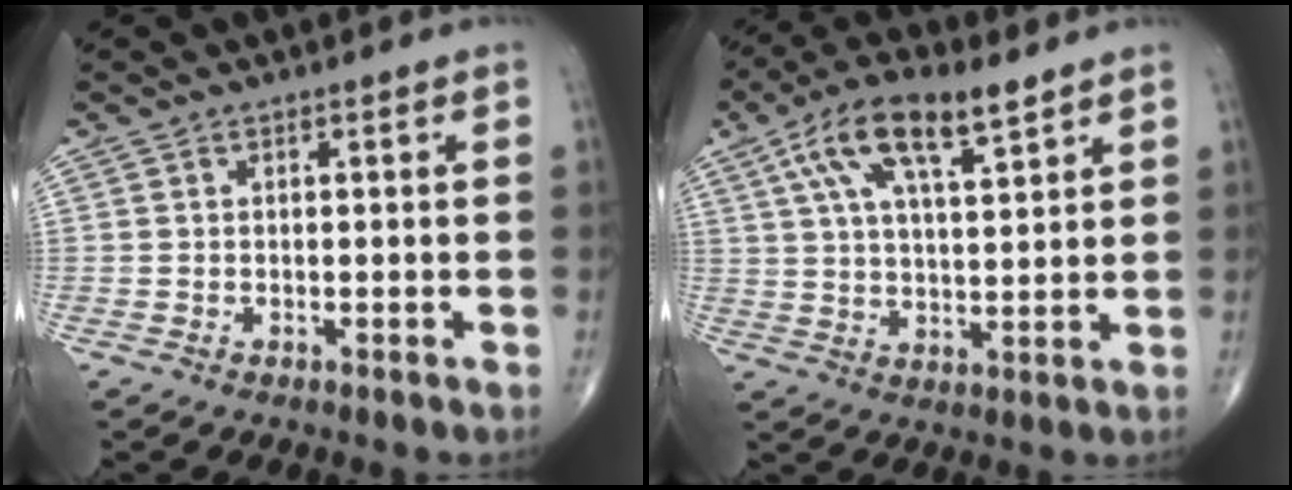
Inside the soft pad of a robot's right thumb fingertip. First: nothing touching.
{"total": 13.3, "force": [6.9, 4.8, 10.2], "torque": [-0.172, -0.008, 0.124]}